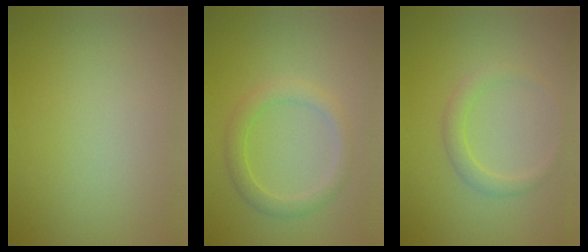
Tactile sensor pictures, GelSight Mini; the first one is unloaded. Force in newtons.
{"total": 2.5, "press": 2.5, "slide": 0.1}
{"total": 1.8, "press": 1.8, "slide": 0.0}